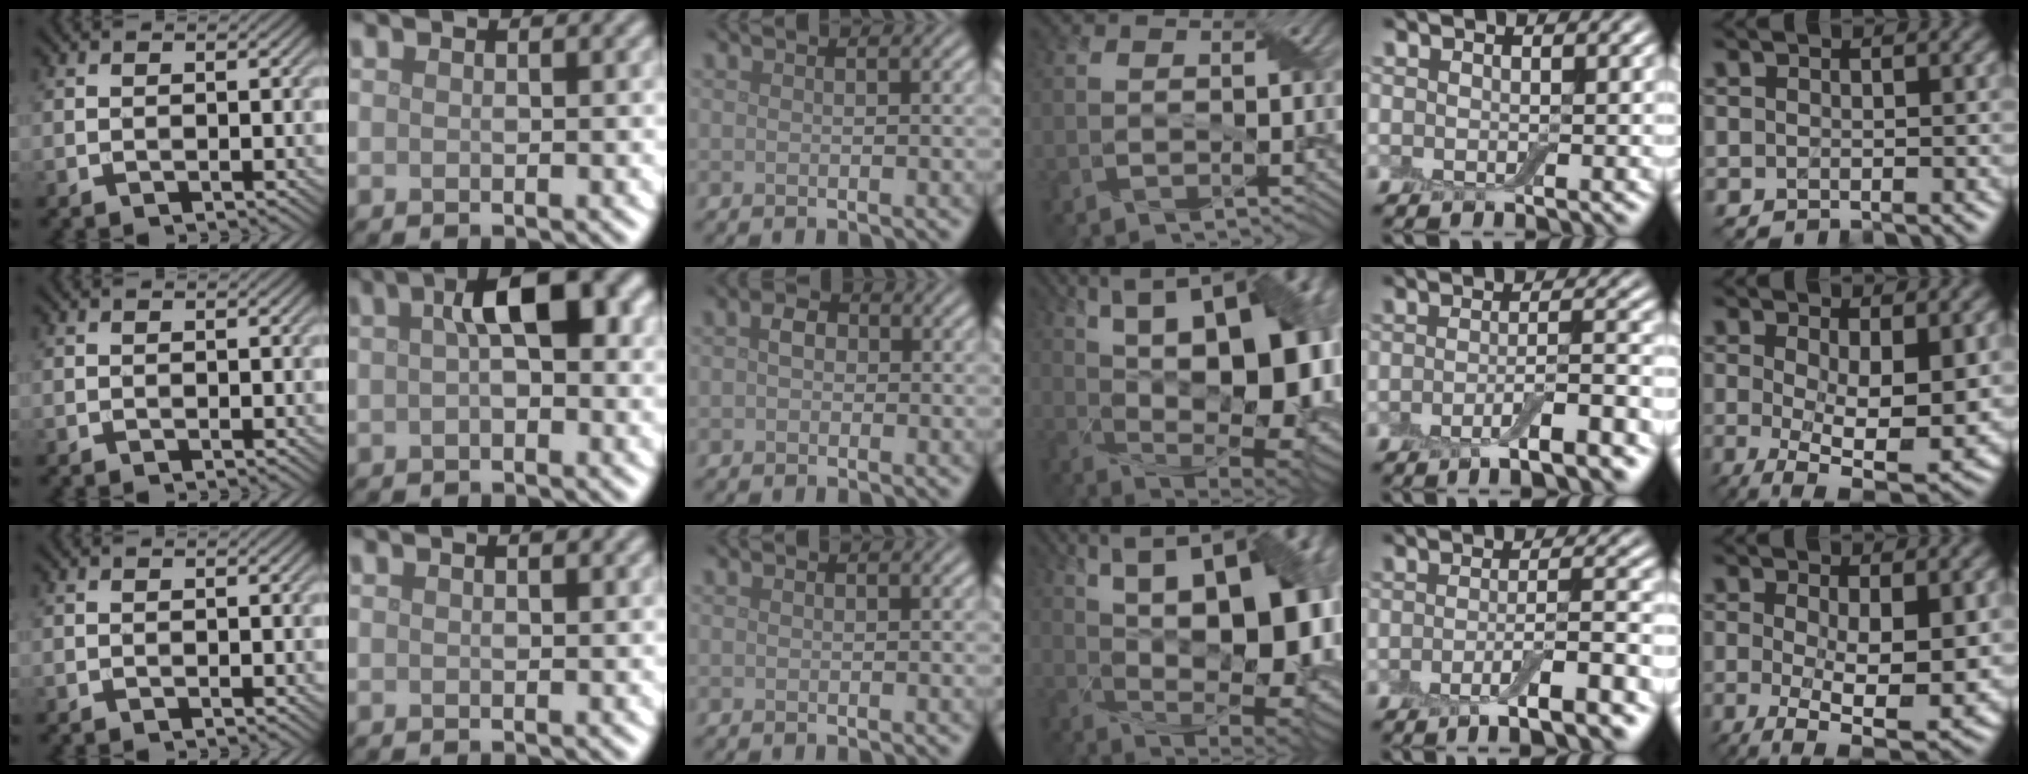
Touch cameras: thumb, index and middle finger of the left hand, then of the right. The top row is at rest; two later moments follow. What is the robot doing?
{"motion": "wrap", "object": "adhesive wrap"}